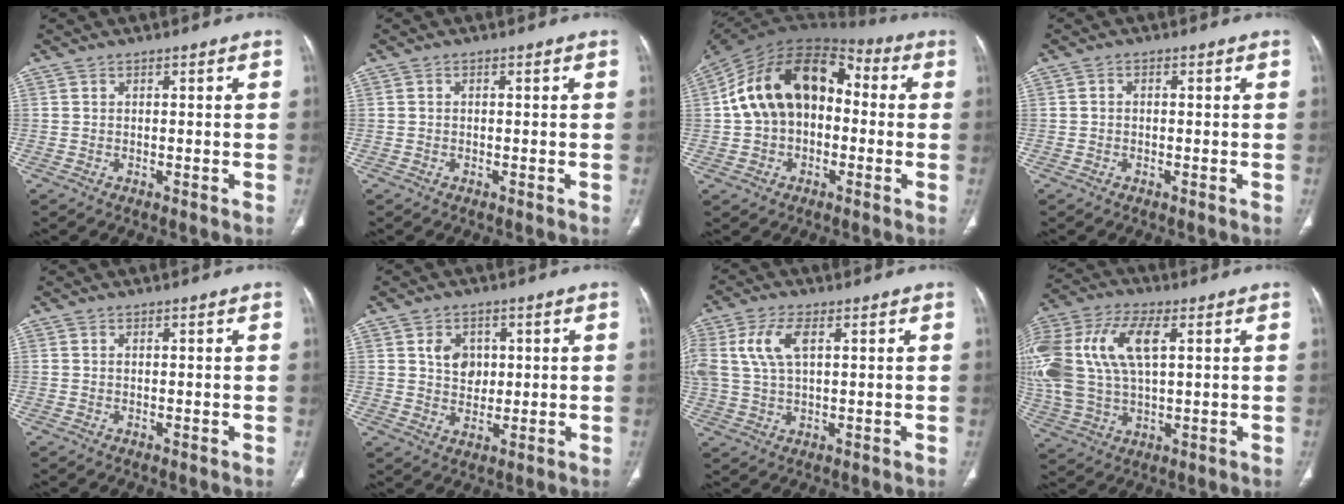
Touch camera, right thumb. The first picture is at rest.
{"total": 0.0}
{"total": 19.0, "force": [1.0, 13.0, 13.9], "torque": [-0.219, 0.047, 0.006]}
{"total": 0.9, "force": [-0.1, 0.7, 0.5], "torque": [-0.007, 0.003, -0.005]}
{"total": 0.0}
{"total": 5.7, "force": [1.4, 4.5, 3.1], "torque": [-0.025, -0.007, 0.027]}
{"total": 8.5, "force": [2.5, 4.3, 6.9], "torque": [-0.163, 0.010, 0.053]}
{"total": 22.6, "force": [5.4, 12.2, 18.3], "torque": [-0.439, 0.020, 0.102]}